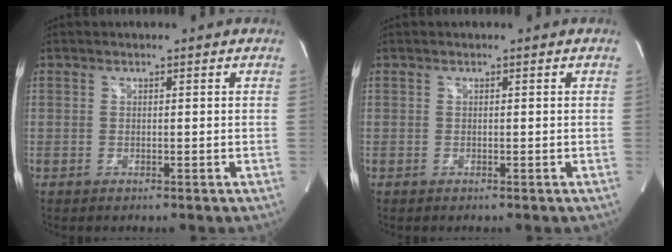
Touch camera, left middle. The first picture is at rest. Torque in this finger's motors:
{"motor_torque": [0.00, 0.00, -0.01, 0.00]}